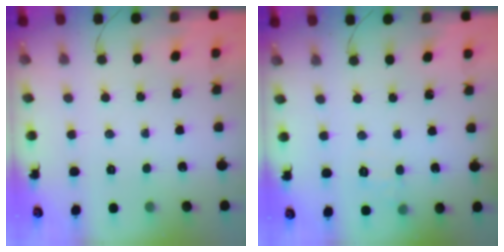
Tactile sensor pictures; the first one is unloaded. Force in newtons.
{"total": 5.2, "press": 5.0, "slide": 1.2}